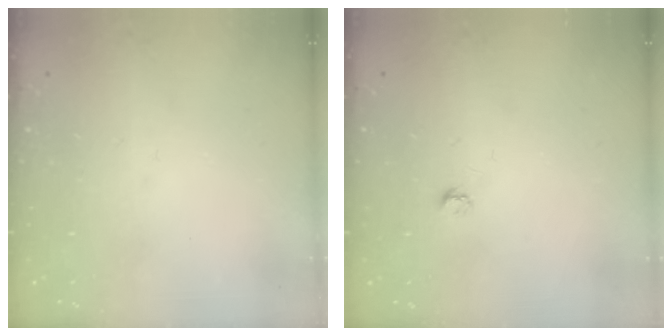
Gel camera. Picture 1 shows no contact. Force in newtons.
{"total": 2.7, "press": 2.7, "slide": 0.4}